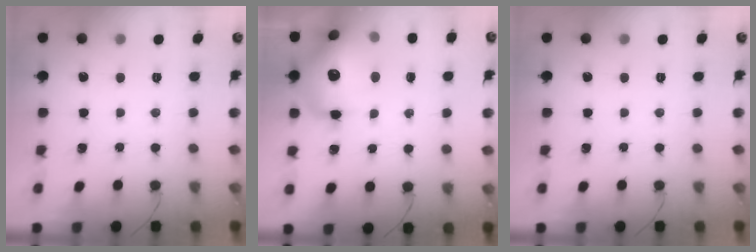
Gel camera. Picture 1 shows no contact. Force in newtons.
{"total": 20.2, "press": 19.7, "slide": 4.3}
{"total": 0.0}